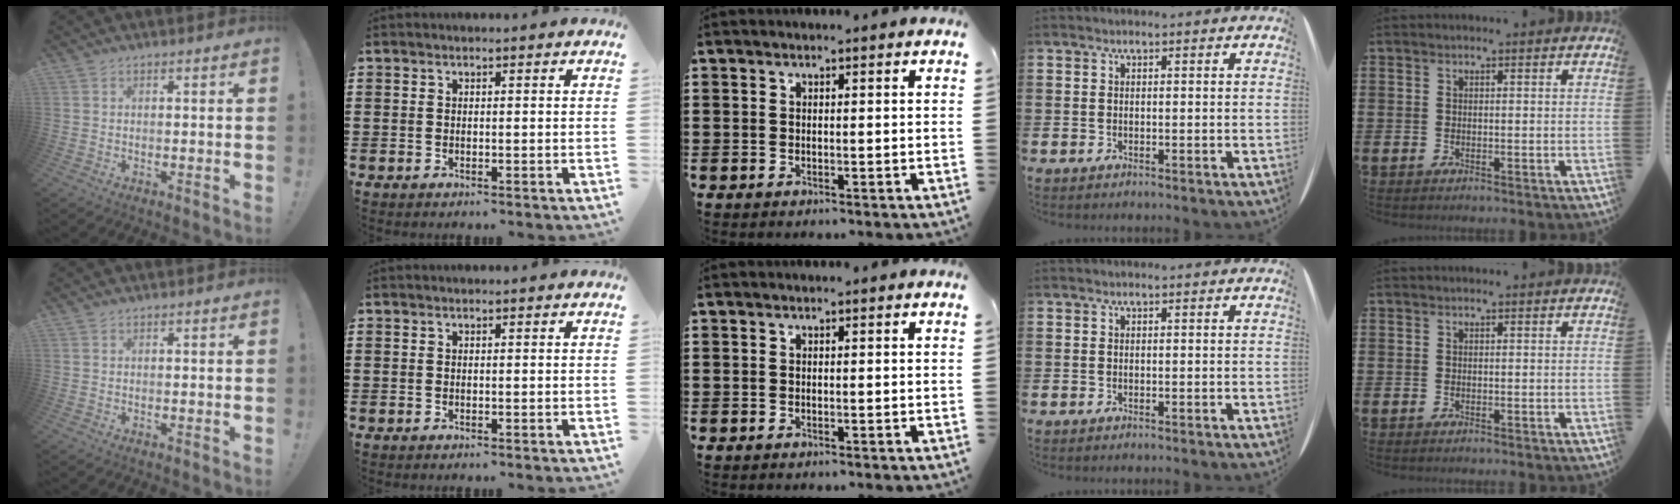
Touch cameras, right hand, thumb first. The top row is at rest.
{}